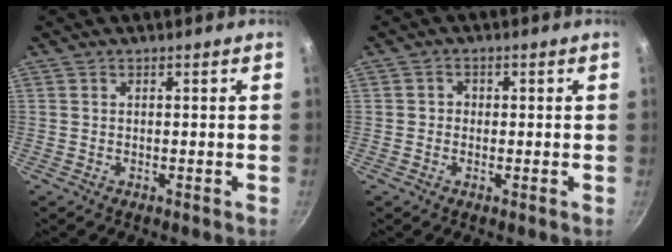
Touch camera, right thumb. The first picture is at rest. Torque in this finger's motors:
{"motor_torque": [-0.17, 0.00, 0.51, -0.01, 0.09]}